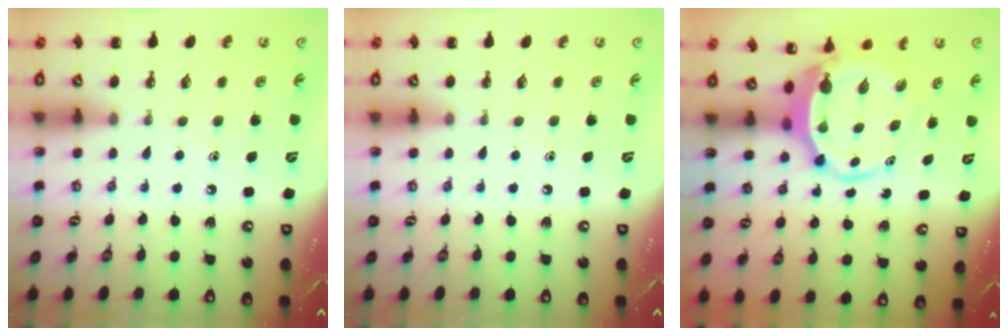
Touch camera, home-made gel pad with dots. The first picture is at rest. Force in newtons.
{"total": 0.0}
{"total": 6.2, "press": 6.0, "slide": 1.6}